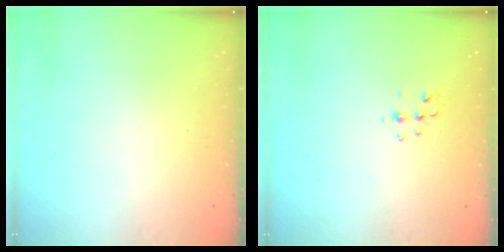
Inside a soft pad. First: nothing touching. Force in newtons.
{"total": 4.6, "press": 4.5, "slide": 1.0}